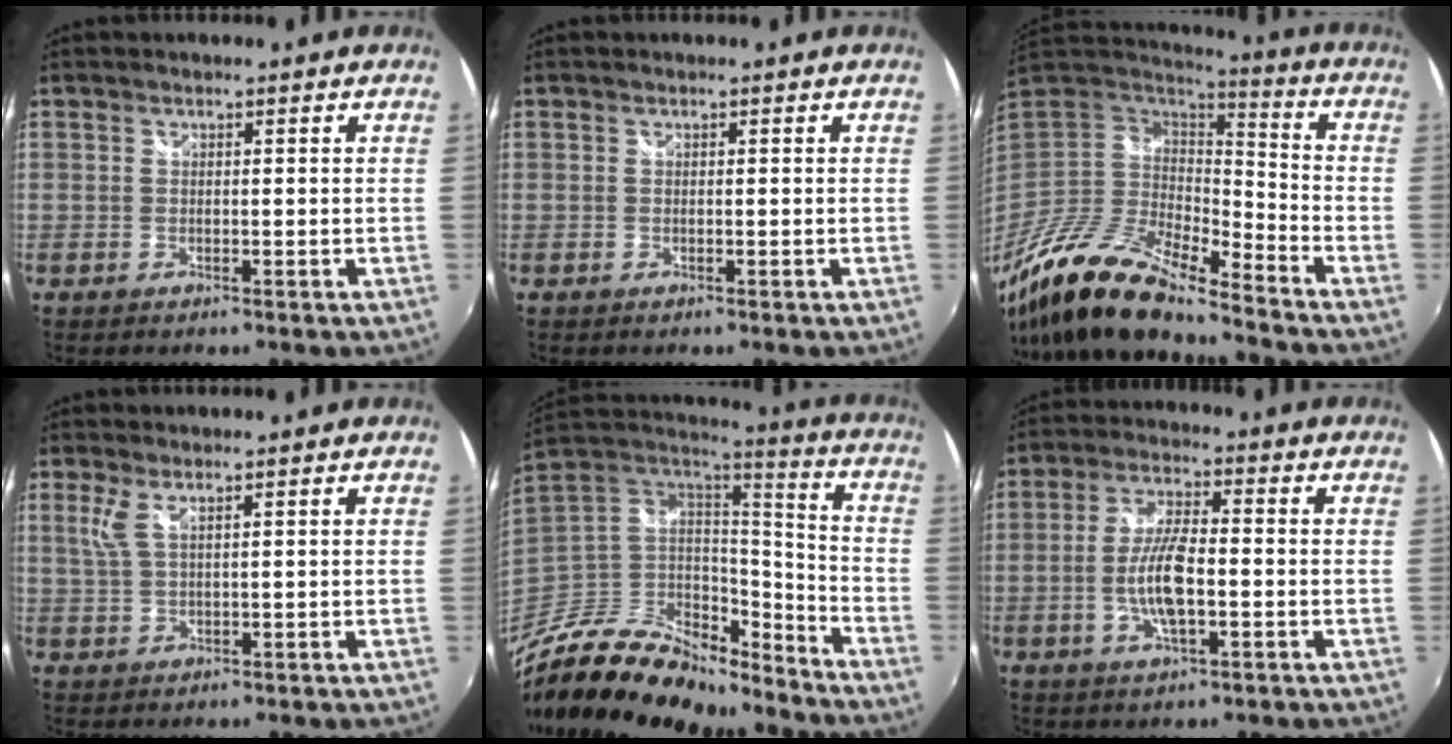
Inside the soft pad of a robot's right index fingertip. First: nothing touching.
{"total": 0.0}
{"total": 20.6, "force": [-15.7, 5.0, 12.4], "torque": [-0.243, -0.040, -0.298]}
{"total": 3.0, "force": [1.6, 0.7, 2.4], "torque": [-0.052, 0.001, 0.035]}
{"total": 25.3, "force": [-18.2, 11.8, 13.1], "torque": [-0.282, 0.001, -0.298]}
{"total": 8.6, "force": [-2.0, 2.6, 7.9], "torque": [-0.159, -0.001, -0.038]}